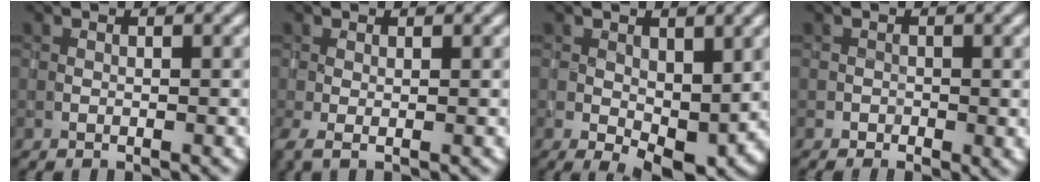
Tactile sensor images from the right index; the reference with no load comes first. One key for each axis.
{"total": 1.3, "fx": -0.3, "fy": 0.3, "fz": 1.2, "tx": -0.034, "ty": -0.003, "tz": -0.006}
{"total": 4.8, "fx": -0.2, "fy": 2.9, "fz": 3.8, "tx": -0.056, "ty": -0.010, "tz": 0.000}
{"total": 1.0, "fx": -0.4, "fy": 0.9, "fz": 0.3, "tx": 0.001, "ty": -0.005, "tz": -0.009}